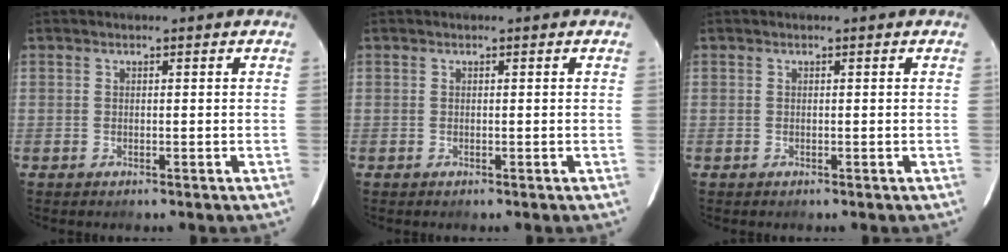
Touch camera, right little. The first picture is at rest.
{"total": 0.0}
{"total": 0.0}